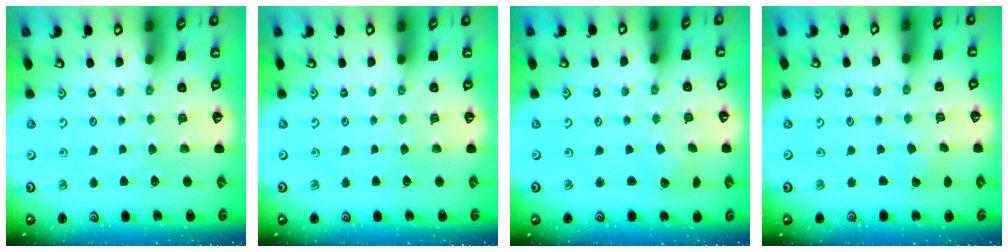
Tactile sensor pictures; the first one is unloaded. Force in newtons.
{"total": 0.0}
{"total": 2.1, "press": 2.1, "slide": 0.2}
{"total": 2.3, "press": 2.3, "slide": 0.1}